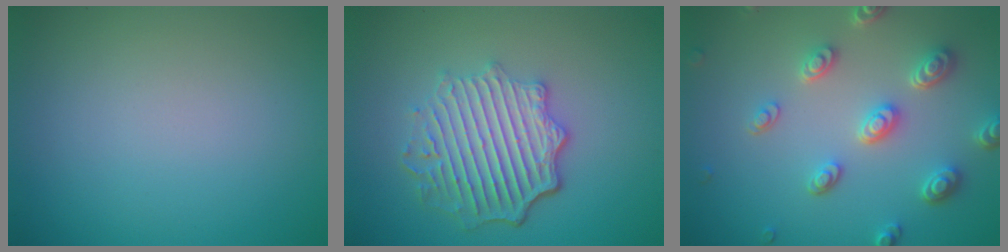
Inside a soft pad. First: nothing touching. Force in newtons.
{"total": 5.9, "press": 4.6, "slide": 3.8}
{"total": 4.5, "press": 3.6, "slide": 2.7}